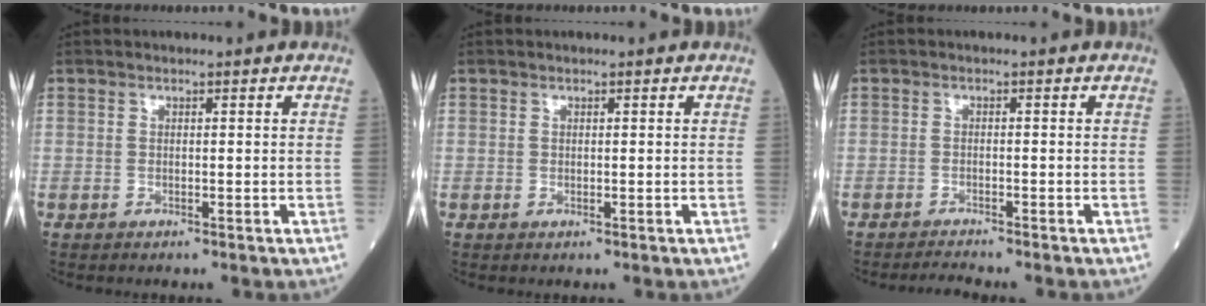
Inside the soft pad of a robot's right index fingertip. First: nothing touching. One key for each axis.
{"total": 0.0}
{"total": 2.1, "fx": -2.0, "fy": -0.7, "fz": 0.2, "tx": -0.008, "ty": -0.010, "tz": -0.036}